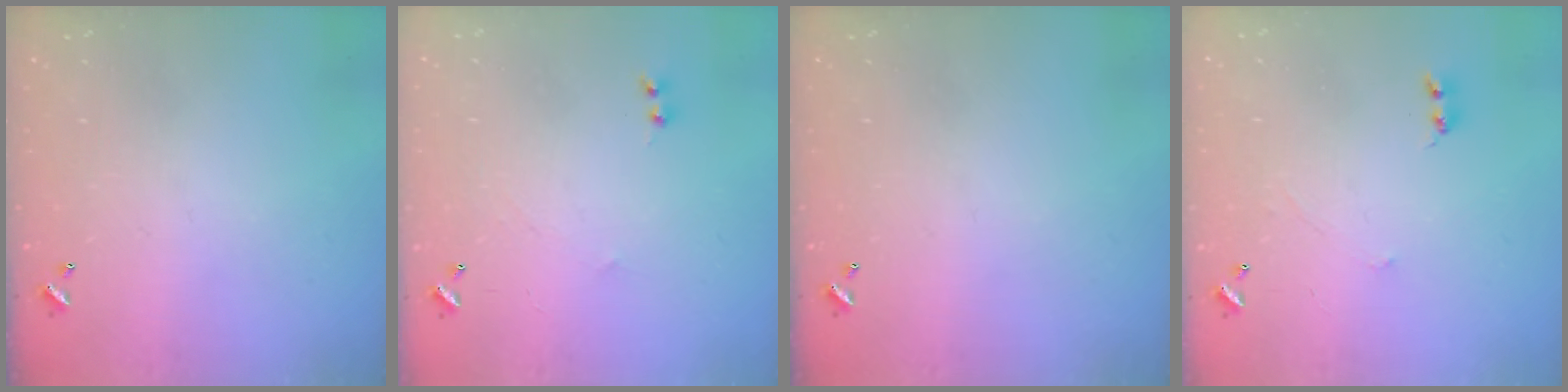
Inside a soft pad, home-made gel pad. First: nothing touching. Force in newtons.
{"total": 1.1, "press": 0.9, "slide": 0.6}
{"total": 0.0}
{"total": 0.9, "press": 0.8, "slide": 0.3}